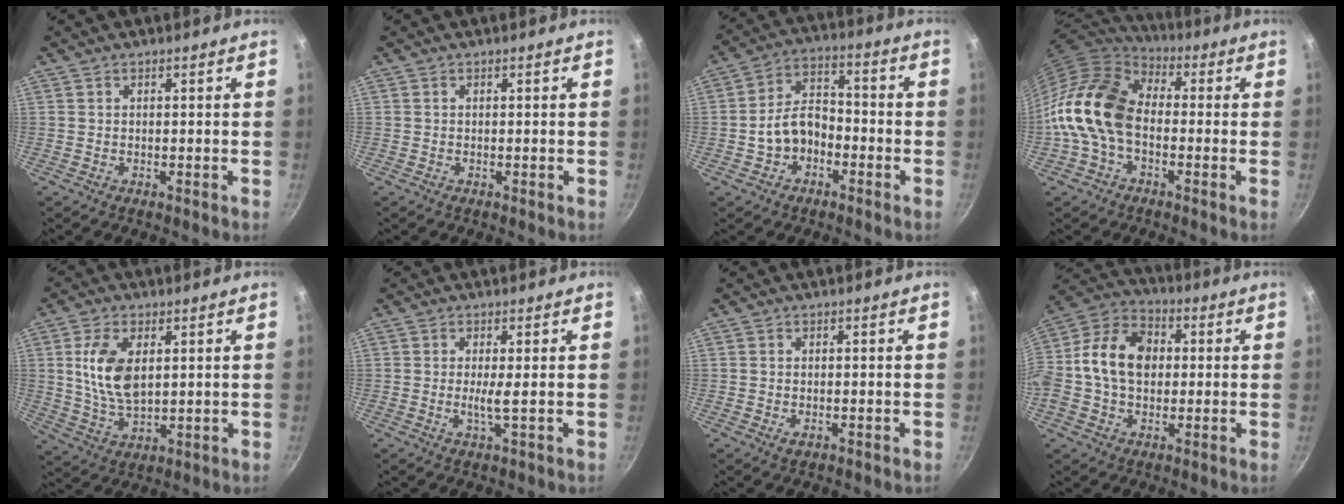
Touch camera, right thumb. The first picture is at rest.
{"total": 0.0}
{"total": 9.0, "force": [-3.0, 6.3, 5.7], "torque": [-0.073, 0.044, -0.056]}
{"total": 14.8, "force": [-2.3, 9.9, 10.7], "torque": [-0.184, 0.039, -0.066]}
{"total": 10.6, "force": [2.4, 5.8, 8.5], "torque": [-0.162, -0.015, 0.052]}
{"total": 2.5, "force": [0.0, -0.1, 2.5], "torque": [-0.052, -0.008, 0.000]}
{"total": 1.3, "force": [-0.4, 0.8, 1.0], "torque": [-0.017, -0.001, -0.005]}
{"total": 15.5, "force": [0.6, 11.3, 10.5], "torque": [-0.163, 0.032, -0.011]}